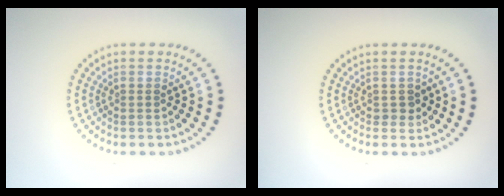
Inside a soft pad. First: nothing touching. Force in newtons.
{"total": 1.0, "press": 1.0, "slide": 0.4}